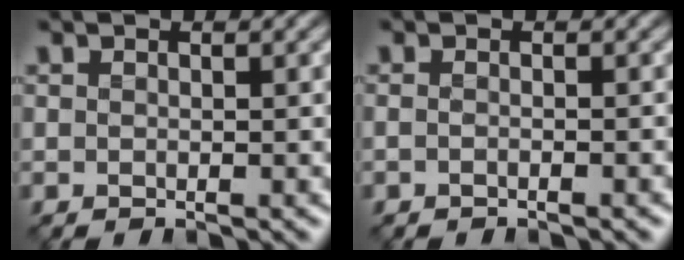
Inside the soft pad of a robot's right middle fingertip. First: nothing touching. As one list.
[{"total": 0.8, "force": [-0.7, -0.1, 0.3], "torque": [-0.006, -0.003, -0.016]}]